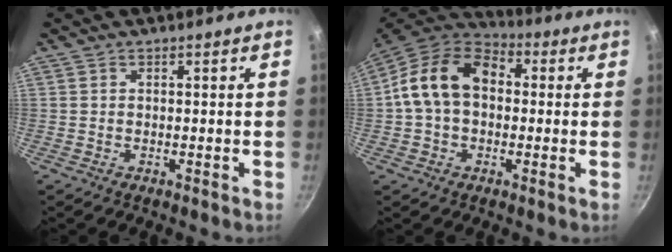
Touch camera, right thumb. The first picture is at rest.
{"total": 14.1, "force": [1.2, 10.2, 9.7], "torque": [-0.144, 0.033, 0.003]}